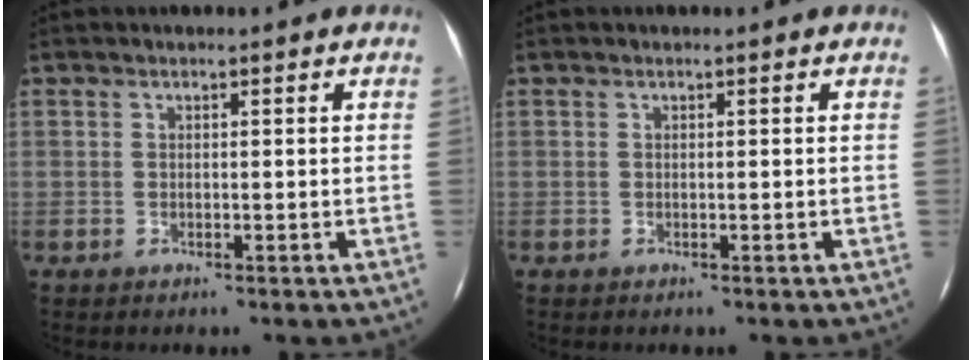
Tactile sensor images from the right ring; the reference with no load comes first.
{"total": 0.0}